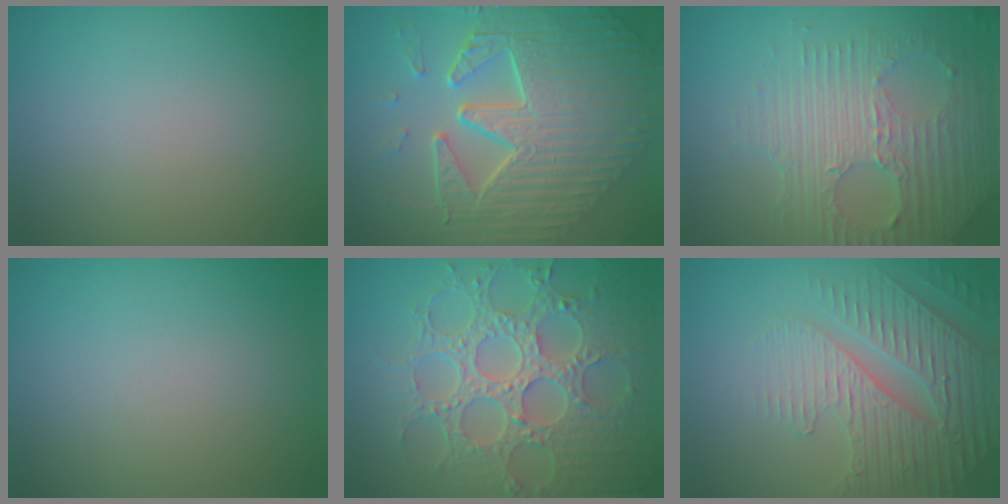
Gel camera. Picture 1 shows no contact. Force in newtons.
{"total": 10.6, "press": 7.3, "slide": 7.6}
{"total": 6.8, "press": 4.6, "slide": 5.0}
{"total": 0.0}
{"total": 8.7, "press": 6.5, "slide": 5.8}
{"total": 4.8, "press": 4.4, "slide": 1.9}